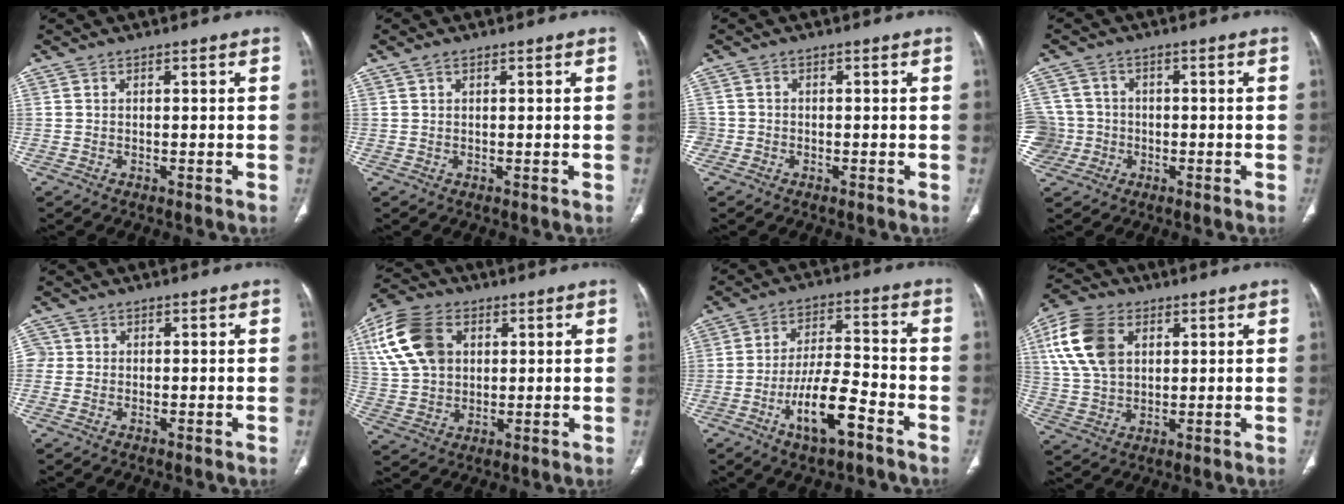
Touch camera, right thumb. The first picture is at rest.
{"total": 0.8, "force": [0.5, 0.4, 0.5], "torque": [-0.012, 0.006, 0.009]}
{"total": 2.6, "force": [-1.2, 2.2, 0.4], "torque": [-0.008, 0.012, -0.028]}
{"total": 8.9, "force": [-2.0, 8.6, 1.5], "torque": [-0.034, 0.031, -0.030]}
{"total": 2.1, "force": [0.1, 2.0, 0.5], "torque": [0.002, 0.006, 0.000]}
{"total": 14.7, "force": [4.6, 10.4, 9.4], "torque": [-0.180, 0.006, 0.088]}
{"total": 11.3, "force": [-5.8, 3.7, 9.0], "torque": [-0.163, 0.035, -0.101]}
{"total": 13.4, "force": [4.2, 9.0, 8.9], "torque": [-0.171, 0.003, 0.082]}